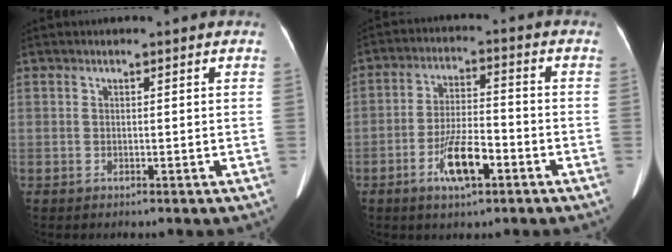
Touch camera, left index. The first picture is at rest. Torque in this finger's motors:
{"motor_torque": [0.38, 0.23, 0.21, 0.07]}